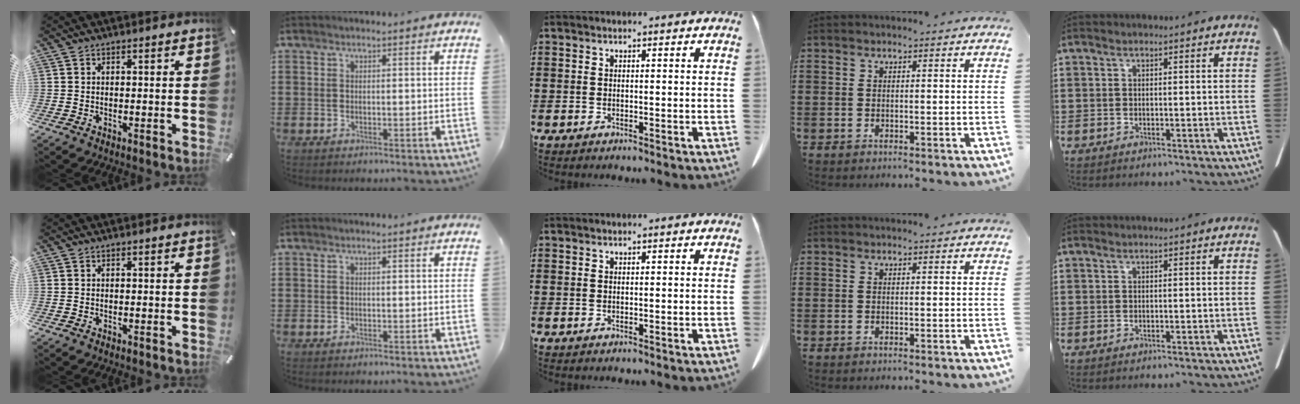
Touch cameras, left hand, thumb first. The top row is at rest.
{}